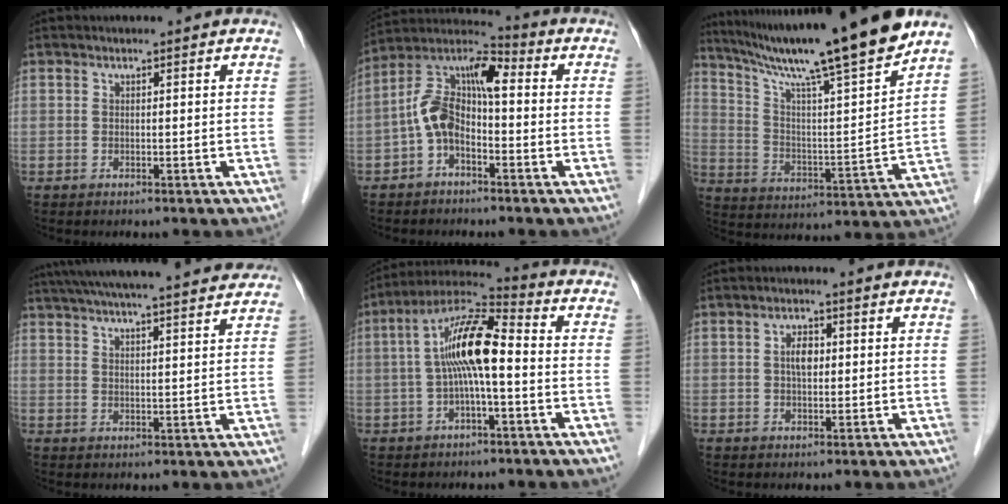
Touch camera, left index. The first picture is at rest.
{"total": 9.1, "force": [-1.7, 4.3, 7.8], "torque": [-0.168, 0.043, -0.040]}
{"total": 19.7, "force": [16.3, -1.2, 11.0], "torque": [-0.184, -0.014, 0.259]}
{"total": 23.8, "force": [21.1, 2.0, 10.8], "torque": [-0.176, 0.027, 0.283]}
{"total": 10.8, "force": [-0.6, 2.3, 10.5], "torque": [-0.206, 0.035, -0.017]}
{"total": 2.7, "force": [0.5, 1.6, 2.2], "torque": [-0.047, 0.008, 0.007]}